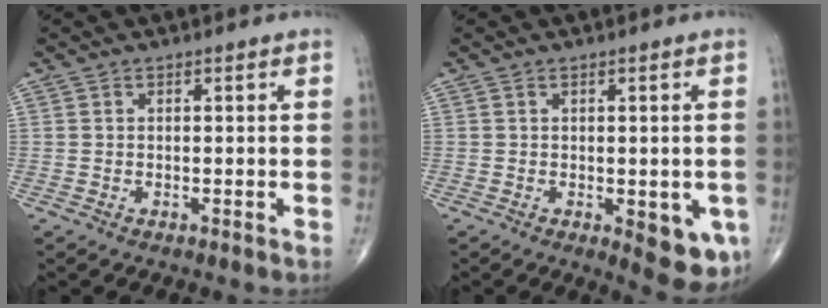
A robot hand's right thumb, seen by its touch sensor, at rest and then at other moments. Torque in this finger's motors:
{"motor_torque": [1.19, 1.51, 0.01, -0.17, 0.17]}